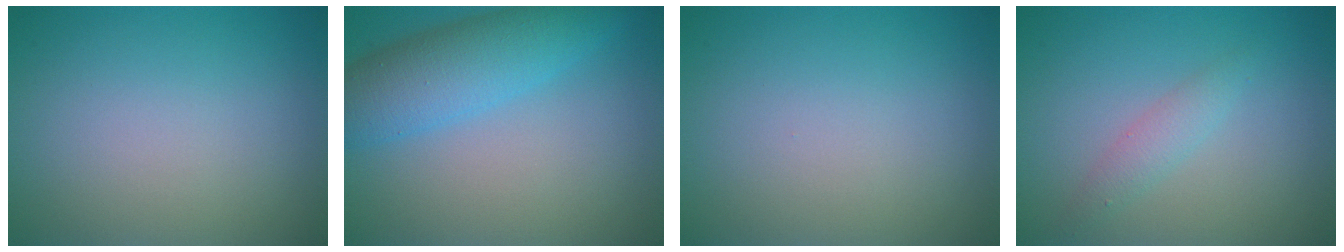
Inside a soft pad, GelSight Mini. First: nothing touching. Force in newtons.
{"total": 6.0, "press": 6.0, "slide": 0.1}
{"total": 0.0}
{"total": 1.6, "press": 1.6, "slide": 0.1}